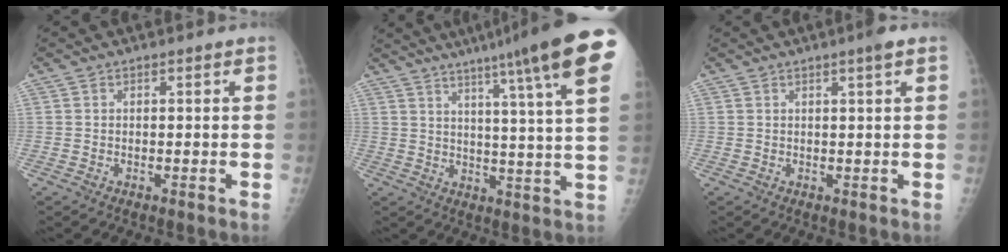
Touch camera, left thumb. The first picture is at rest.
{"total": 19.9, "force": [12.2, 0.6, 15.7], "torque": [-0.210, -0.041, 0.148]}
{"total": 2.0, "force": [1.1, -0.2, 1.7], "torque": [-0.029, -0.004, 0.017]}